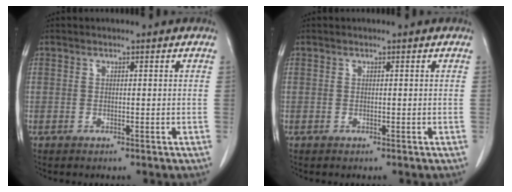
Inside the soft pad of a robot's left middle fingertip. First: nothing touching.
{"total": 0.0}